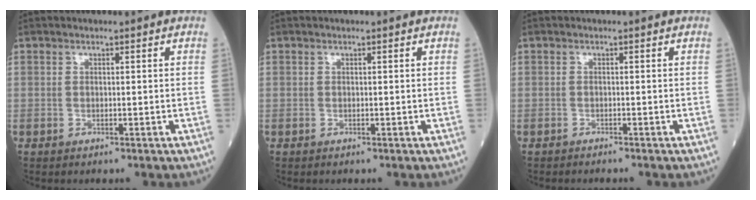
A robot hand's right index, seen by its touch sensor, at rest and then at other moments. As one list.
[{"total": 0.0}, {"total": 1.5, "force": [-1.4, 0.0, 0.5], "torque": [-0.009, -0.001, -0.019]}]